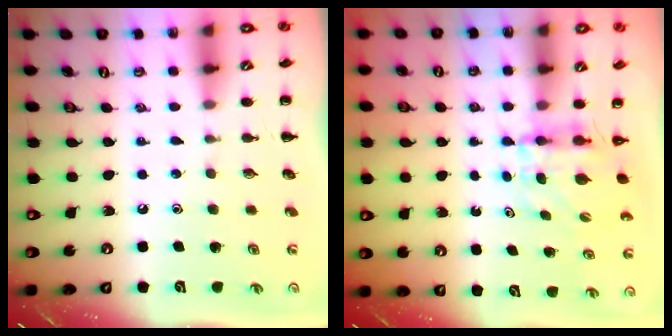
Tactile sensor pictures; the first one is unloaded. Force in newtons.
{"total": 4.0, "press": 4.0, "slide": 0.1}